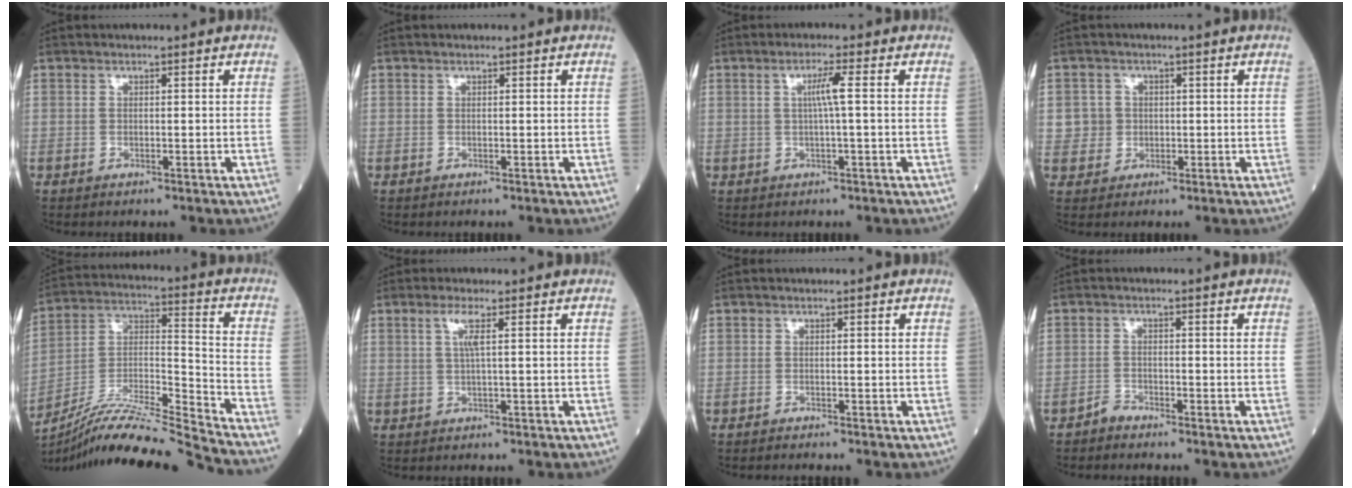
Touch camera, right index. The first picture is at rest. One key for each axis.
{"total": 0.0}
{"total": 3.1, "fx": 0.4, "fy": -0.6, "fz": 3.0, "tx": -0.057, "ty": 0.002, "tz": 0.006}
{"total": 3.5, "fx": 0.3, "fy": 3.5, "fz": 0.1, "tx": 0.009, "ty": 0.009, "tz": 0.010}
{"total": 19.8, "fx": -18.3, "fy": -2.0, "fz": 7.4, "tx": -0.148, "ty": -0.004, "tz": -0.320}
{"total": 2.4, "fx": 0.9, "fy": -0.3, "fz": 2.2, "tx": -0.054, "ty": 0.006, "tz": 0.020}
{"total": 1.2, "fx": -1.1, "fy": -0.2, "fz": 0.4, "tx": -0.007, "ty": 0.001, "tz": -0.017}
{"total": 1.4, "fx": -1.4, "fy": 0.2, "fz": 0.0, "tx": 0.005, "ty": -0.001, "tz": -0.026}